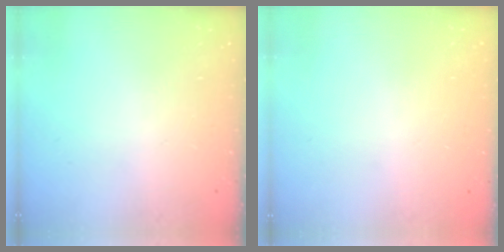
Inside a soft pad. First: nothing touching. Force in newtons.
{"total": 0.0}